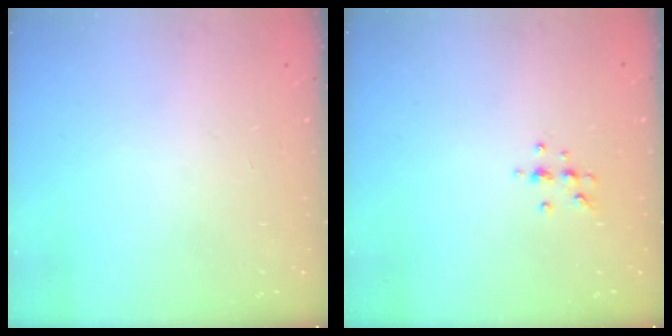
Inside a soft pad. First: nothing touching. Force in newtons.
{"total": 5.7, "press": 5.5, "slide": 1.3}